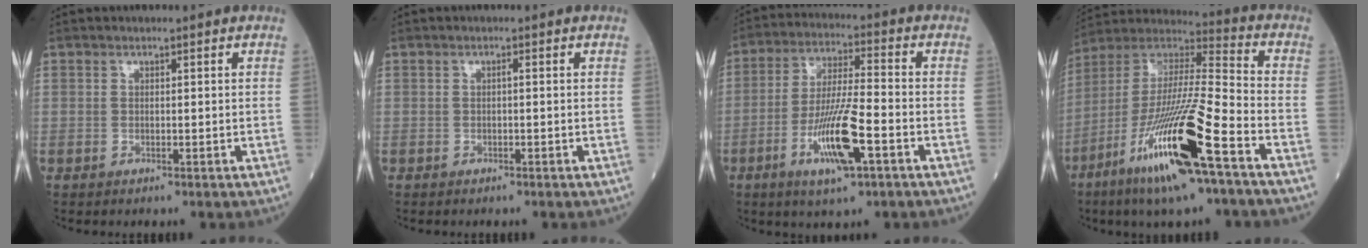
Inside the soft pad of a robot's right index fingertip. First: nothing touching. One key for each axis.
{"total": 0.9, "fx": -0.2, "fy": 0.5, "fz": 0.8, "tx": -0.021, "ty": 0.001, "tz": -0.005}
{"total": 12.3, "fx": -5.0, "fy": 2.0, "fz": 11.1, "tx": -0.217, "ty": -0.010, "tz": -0.088}
{"total": 23.3, "fx": -11.3, "fy": 2.2, "fz": 20.3, "tx": -0.414, "ty": -0.055, "tz": -0.213}